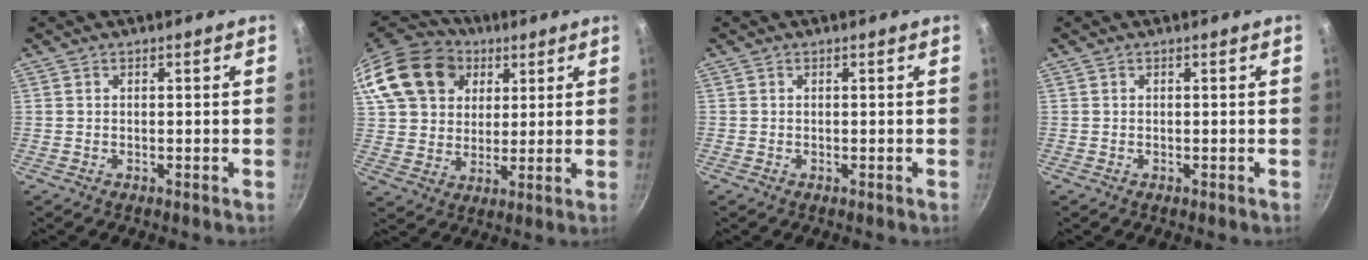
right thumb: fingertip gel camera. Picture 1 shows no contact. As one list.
[{"total": 21.5, "force": [8.6, 16.6, 10.6], "torque": [-0.210, 0.021, 0.156]}, {"total": 0.0}, {"total": 0.0}]